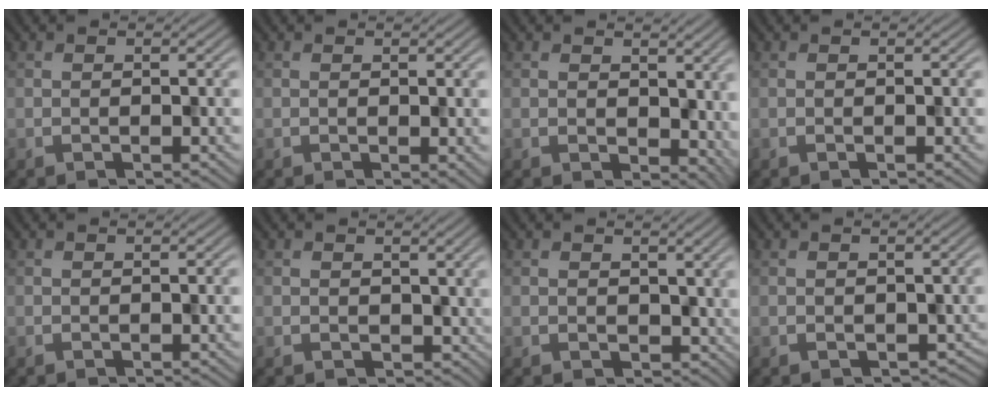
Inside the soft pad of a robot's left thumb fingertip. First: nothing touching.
{"total": 0.9, "force": [0.1, 0.5, 0.7], "torque": [-0.006, -0.003, 0.003]}
{"total": 5.6, "force": [1.5, 4.0, 3.7], "torque": [-0.067, -0.018, 0.034]}
{"total": 0.0}
{"total": 0.0}
{"total": 2.8, "force": [0.6, 2.3, 1.5], "torque": [-0.036, -0.010, 0.011]}
{"total": 3.6, "force": [0.7, 2.8, 2.1], "torque": [-0.049, -0.011, 0.012]}
{"total": 2.2, "force": [-0.3, 1.9, 1.1], "torque": [-0.025, -0.017, -0.003]}